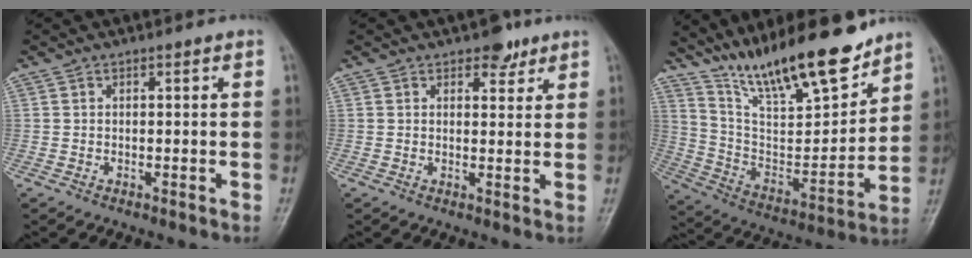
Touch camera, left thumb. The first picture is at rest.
{"total": 3.6, "force": [2.6, 2.0, 1.6], "torque": [-0.001, -0.014, 0.037]}
{"total": 20.9, "force": [16.2, 5.1, 12.2], "torque": [-0.172, -0.085, 0.291]}